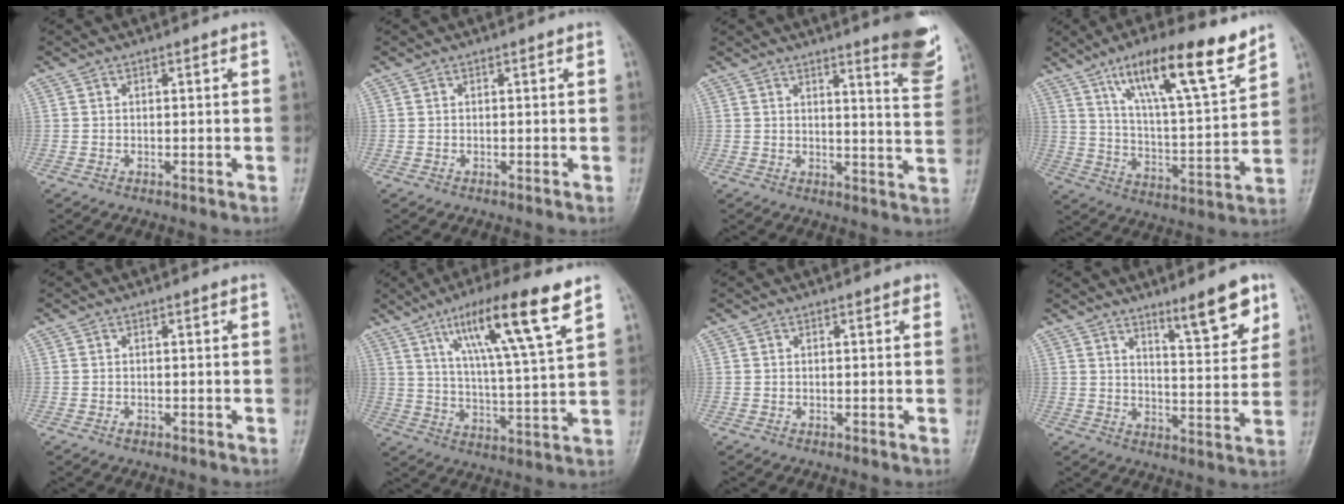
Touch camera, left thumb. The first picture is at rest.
{"total": 0.0}
{"total": 9.7, "force": [6.5, 1.3, 7.1], "torque": [-0.073, -0.048, 0.076]}
{"total": 18.3, "force": [11.8, 4.1, 13.4], "torque": [-0.197, -0.054, 0.203]}
{"total": 0.7, "force": [-0.4, 0.4, 0.4], "torque": [-0.004, 0.000, -0.008]}
{"total": 16.3, "force": [9.0, 1.6, 13.4], "torque": [-0.226, -0.033, 0.155]}
{"total": 0.6, "force": [0.4, 0.3, 0.4], "torque": [-0.003, -0.001, 0.001]}
{"total": 10.2, "force": [6.6, 2.0, 7.5], "torque": [-0.092, -0.048, 0.100]}